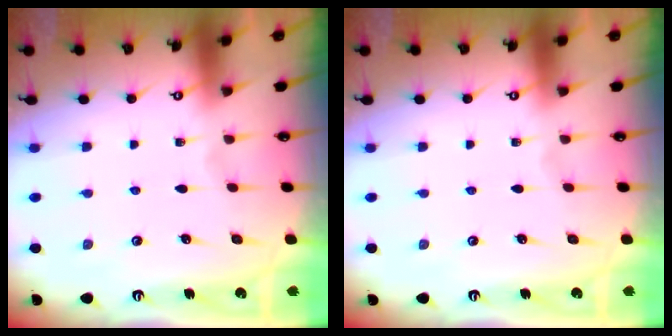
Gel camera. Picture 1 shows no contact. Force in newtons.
{"total": 0.0}